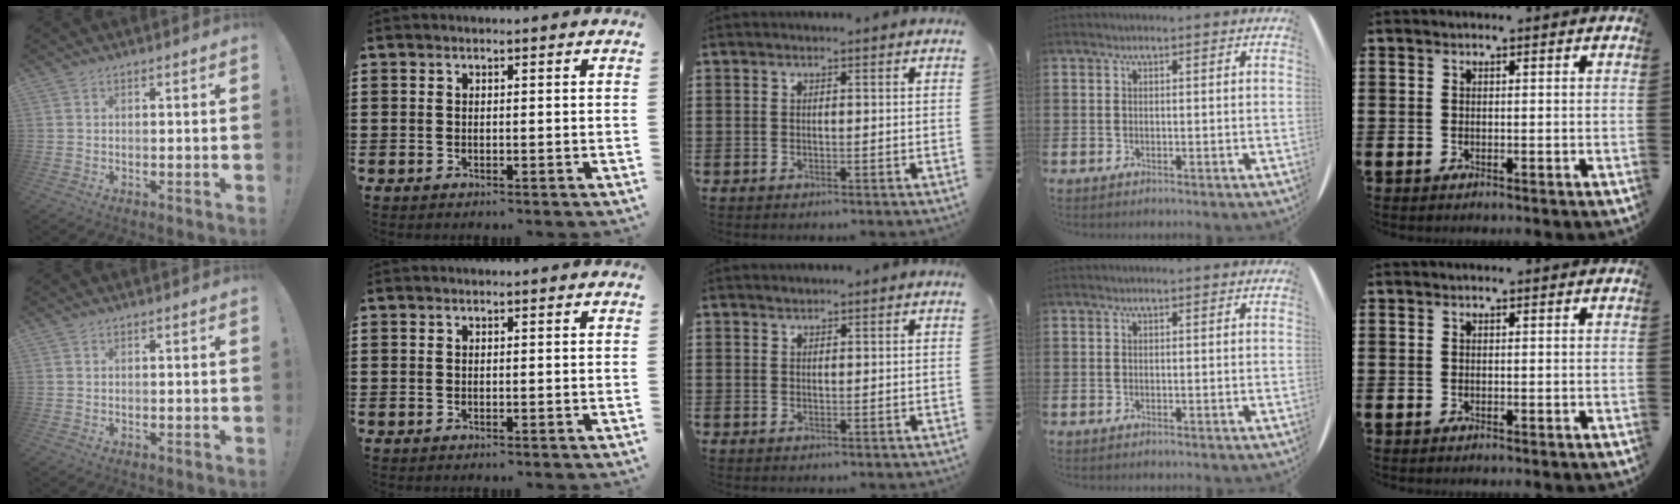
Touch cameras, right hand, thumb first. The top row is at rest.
{"middle": {"total": 0.8, "force": [0.8, 0.2, -0.2], "torque": [0.001, -0.001, 0.016]}}